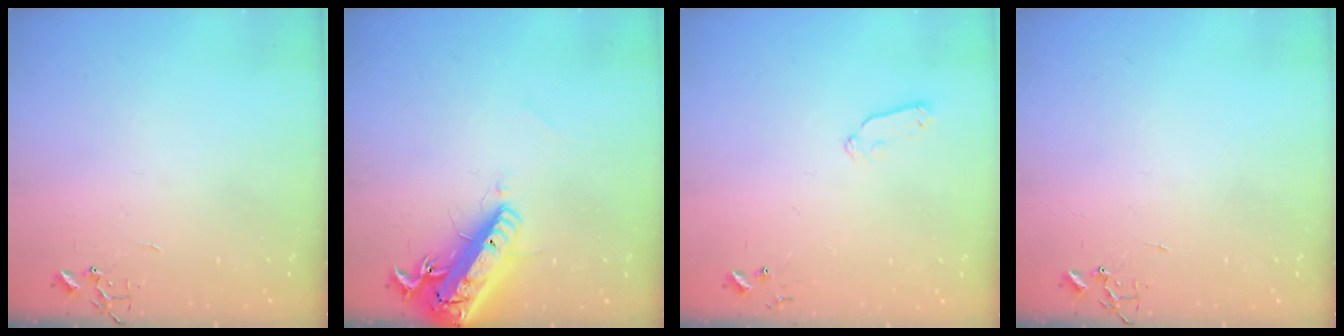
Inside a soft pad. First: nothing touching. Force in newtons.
{"total": 20.7, "press": 20.3, "slide": 4.2}
{"total": 5.9, "press": 5.9, "slide": 0.8}
{"total": 0.0}